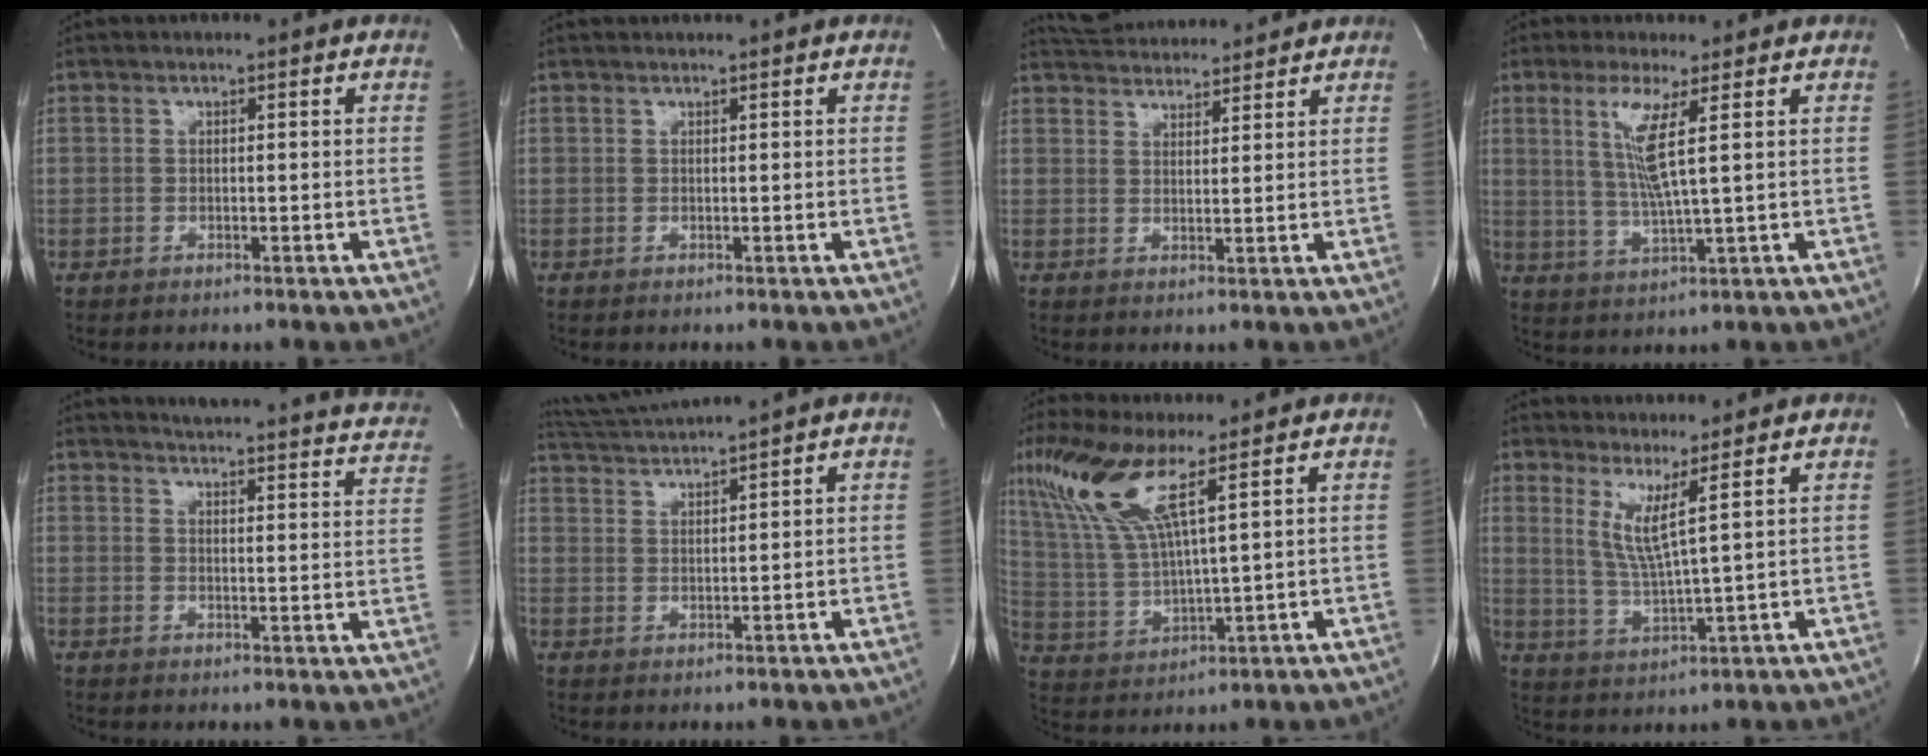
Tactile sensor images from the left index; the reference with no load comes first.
{"total": 1.3, "force": [1.3, -0.1, 0.4], "torque": [-0.006, 0.015, 0.022]}
{"total": 9.5, "force": [9.1, 1.5, 2.3], "torque": [-0.044, 0.021, 0.139]}
{"total": 6.3, "force": [2.0, -0.8, 5.9], "torque": [-0.126, -0.012, 0.044]}
{"total": 23.1, "force": [21.8, 2.3, 7.4], "torque": [-0.099, -0.085, 0.234]}
{"total": 5.9, "force": [5.4, -2.0, 1.6], "torque": [-0.036, 0.002, 0.105]}
{"total": 11.1, "force": [6.3, 1.1, 9.1], "torque": [-0.219, -0.001, 0.127]}
{"total": 5.0, "force": [2.4, -1.1, 4.2], "torque": [-0.087, -0.026, 0.052]}